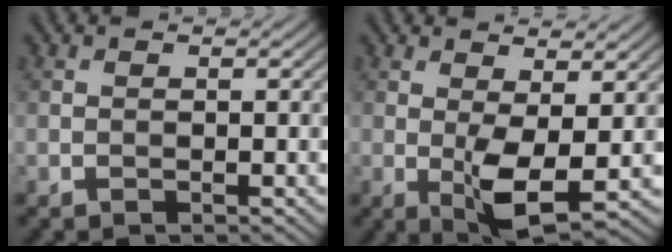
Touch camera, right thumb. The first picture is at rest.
{"total": 5.3, "force": [0.1, 1.7, 5.0], "torque": [-0.098, -0.008, 0.006]}